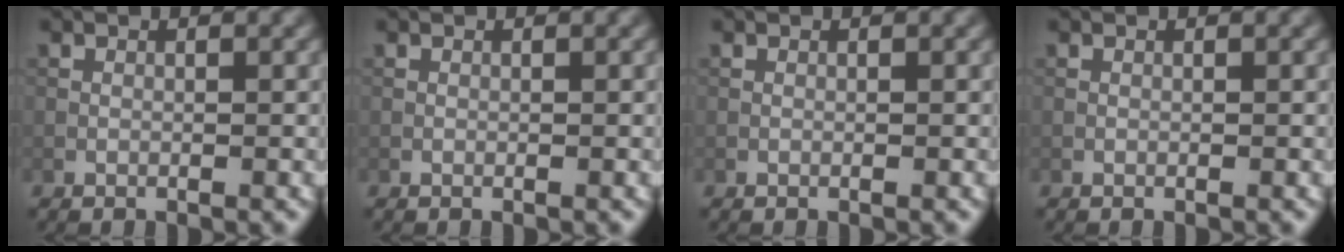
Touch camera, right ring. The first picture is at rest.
{"total": 0.0}
{"total": 0.0}
{"total": 0.0}